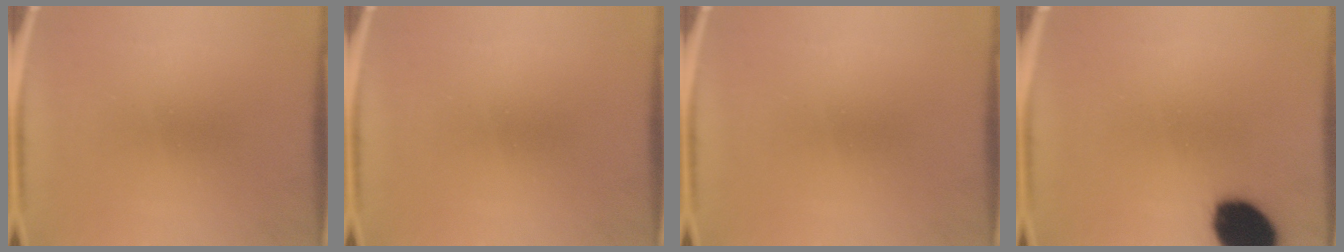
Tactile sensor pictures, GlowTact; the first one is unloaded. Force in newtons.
{"total": 0.0}
{"total": 0.0}
{"total": 15.0}